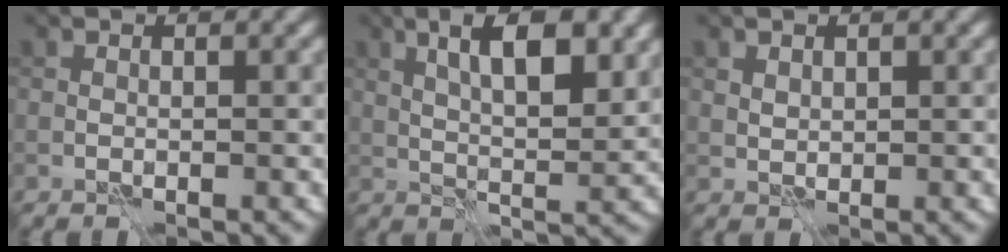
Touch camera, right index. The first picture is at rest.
{"total": 6.7, "force": [2.5, 2.3, 5.8], "torque": [-0.094, 0.002, 0.042]}
{"total": 1.1, "force": [0.6, 0.8, 0.4], "torque": [-0.011, -0.001, 0.014]}